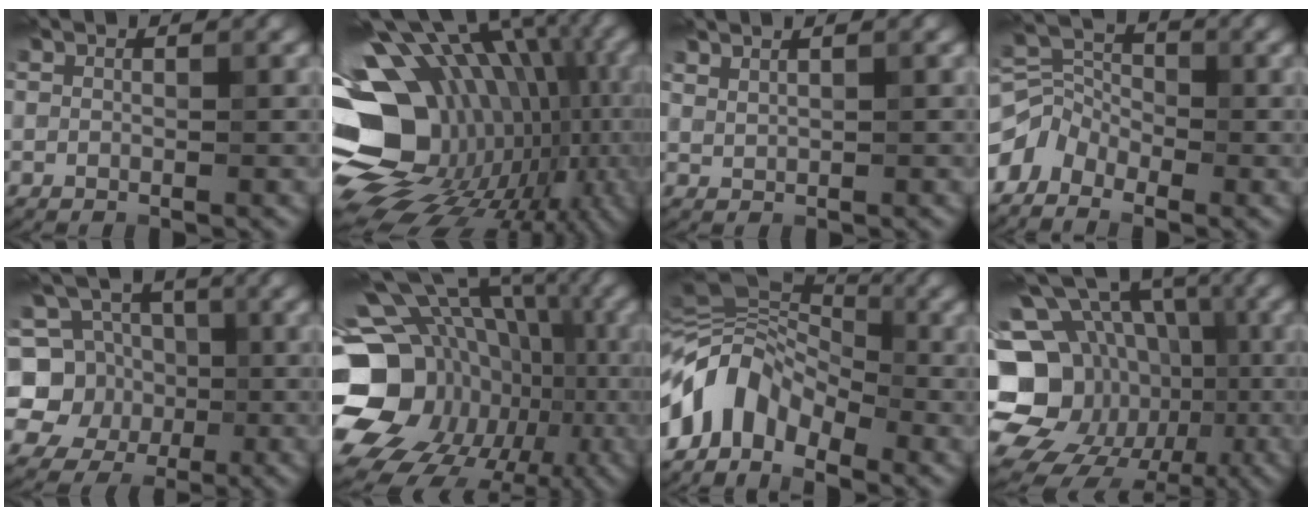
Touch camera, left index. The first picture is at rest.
{"total": 18.8, "force": [-2.5, 13.2, 13.2], "torque": [-0.215, 0.006, -0.026]}
{"total": 1.3, "force": [1.2, 0.1, 0.4], "torque": [-0.017, 0.000, 0.027]}
{"total": 4.0, "force": [-3.0, 2.4, 1.0], "torque": [-0.007, 0.008, -0.061]}
{"total": 6.7, "force": [-0.3, 6.2, 2.5], "torque": [-0.041, 0.000, -0.036]}
{"total": 21.2, "force": [-4.0, 17.7, 11.1], "torque": [-0.185, -0.002, -0.079]}
{"total": 7.1, "force": [-3.7, 4.4, 4.3], "torque": [-0.076, 0.014, -0.090]}
{"total": 21.0, "force": [-5.0, 18.4, 8.8], "torque": [-0.174, 0.011, -0.110]}